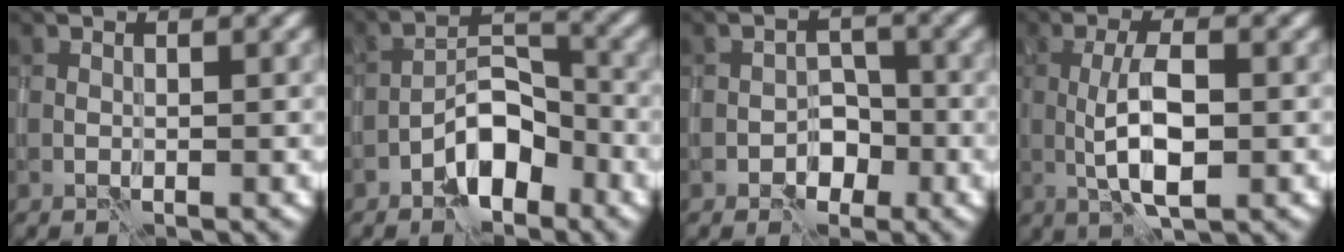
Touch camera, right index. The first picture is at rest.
{"total": 5.0, "force": [-3.1, 2.2, 3.3], "torque": [-0.044, 0.014, -0.058]}
{"total": 2.6, "force": [-1.4, 1.9, 1.1], "torque": [-0.006, 0.004, -0.022]}
{"total": 4.9, "force": [-0.6, 1.5, 4.6], "torque": [-0.096, 0.002, -0.013]}